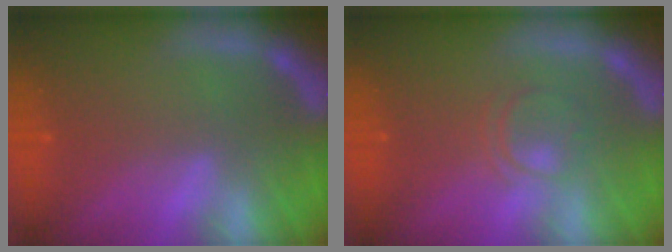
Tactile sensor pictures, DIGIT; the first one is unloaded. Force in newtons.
{"total": 2.4}